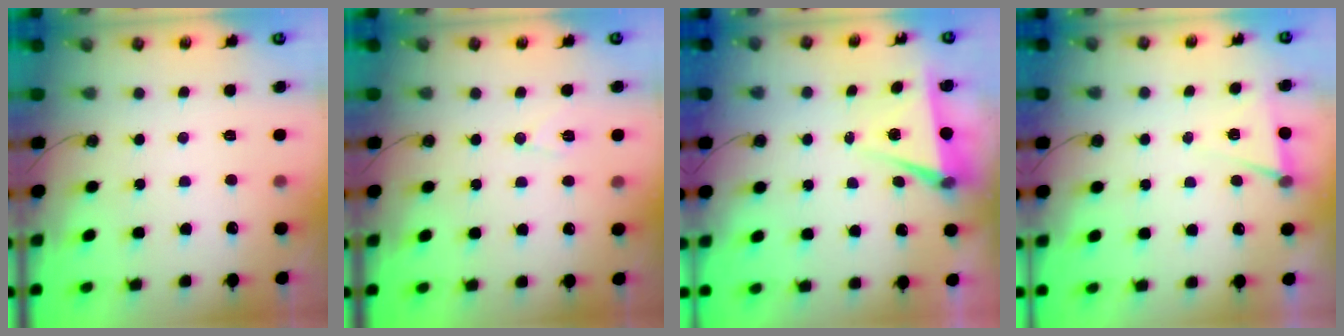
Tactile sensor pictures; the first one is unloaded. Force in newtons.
{"total": 6.1, "press": 5.6, "slide": 2.5}
{"total": 6.0, "press": 4.3, "slide": 4.2}
{"total": 5.8, "press": 3.5, "slide": 4.6}